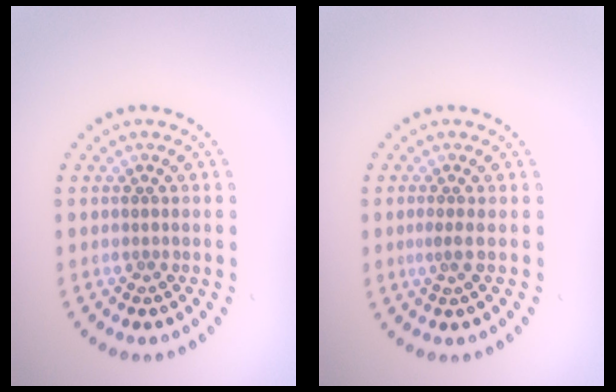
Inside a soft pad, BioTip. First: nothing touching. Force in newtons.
{"total": 1.0, "press": 0.4, "slide": 0.9}